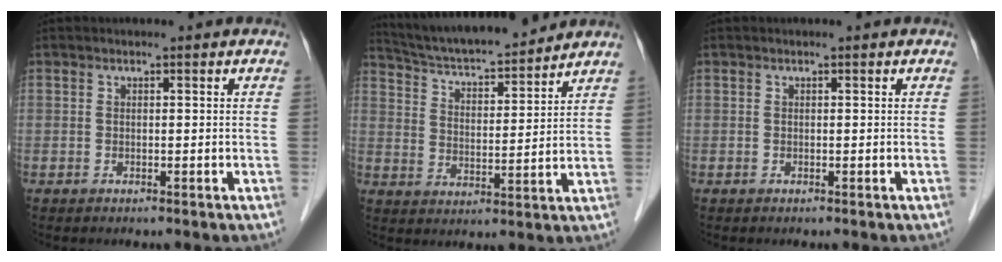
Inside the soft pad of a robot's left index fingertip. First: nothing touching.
{"total": 14.5, "force": [13.4, 1.4, 5.3], "torque": [-0.095, 0.005, 0.219]}
{"total": 0.0}